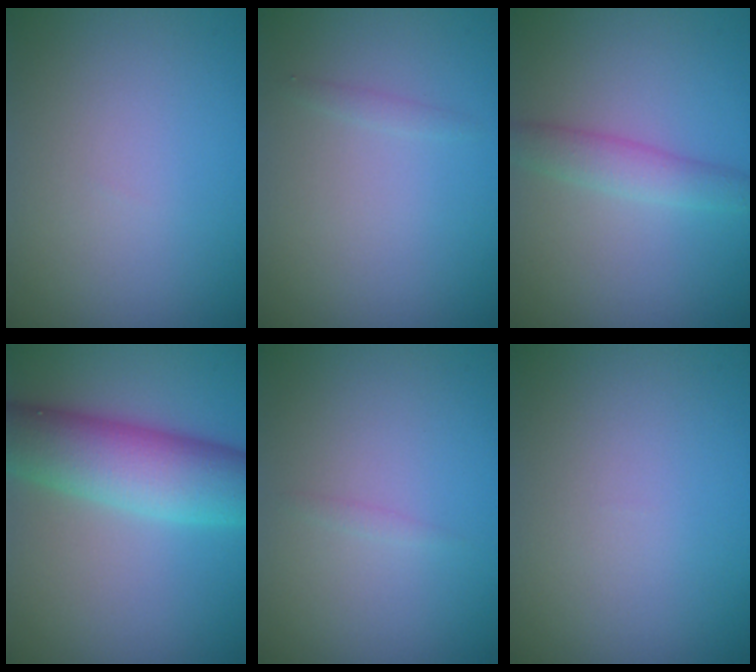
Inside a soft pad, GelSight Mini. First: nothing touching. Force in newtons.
{"total": 0.6, "press": 0.6, "slide": 0.0}
{"total": 2.6, "press": 2.6, "slide": 0.0}
{"total": 8.5, "press": 8.5, "slide": 0.3}
{"total": 0.6, "press": 0.6, "slide": 0.1}
{"total": 0.0}